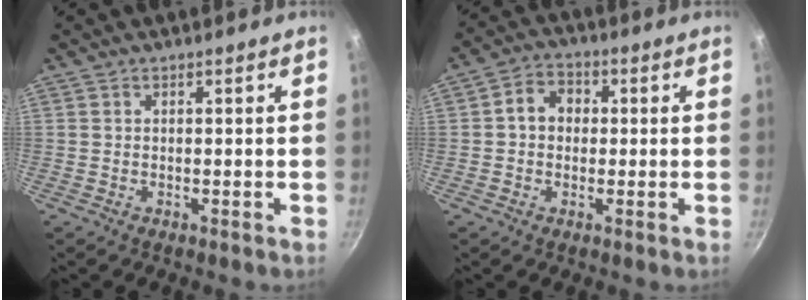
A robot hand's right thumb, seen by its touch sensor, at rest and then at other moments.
{"total": 5.8, "force": [0.4, 4.8, 3.2], "torque": [-0.026, 0.013, -0.005]}